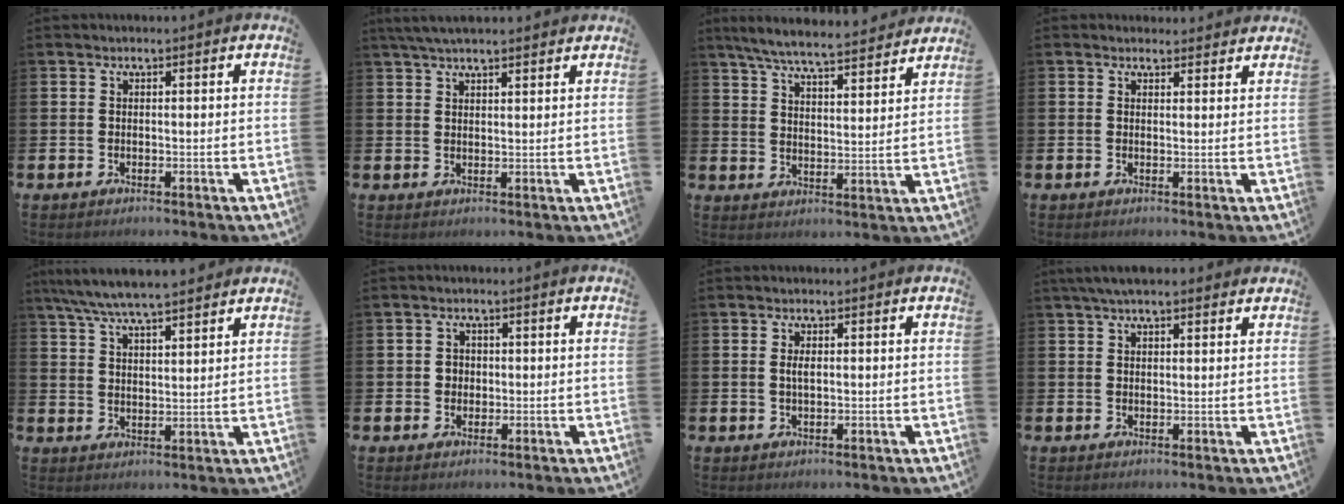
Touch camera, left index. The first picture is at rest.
{"total": 4.0, "force": [3.6, 0.7, 1.7], "torque": [-0.038, -0.005, 0.066]}
{"total": 6.9, "force": [6.5, 0.5, 2.1], "torque": [-0.062, -0.043, 0.113]}
{"total": 1.6, "force": [1.5, 0.5, -0.1], "torque": [0.007, -0.003, 0.027]}
{"total": 6.7, "force": [6.3, 0.7, 2.1], "torque": [-0.064, -0.021, 0.116]}
{"total": 1.9, "force": [0.3, 1.8, 0.4], "torque": [0.009, 0.001, -0.001]}
{"total": 1.5, "force": [0.3, 0.7, 1.4], "torque": [-0.023, 0.002, 0.002]}
{"total": 3.7, "force": [3.1, 0.9, 1.8], "torque": [-0.038, -0.002, 0.056]}